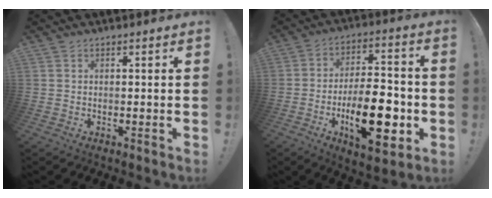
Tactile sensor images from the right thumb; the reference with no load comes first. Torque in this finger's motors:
{"motor_torque": [0.99, 0.84, 0.87, 0.32, 0.18]}